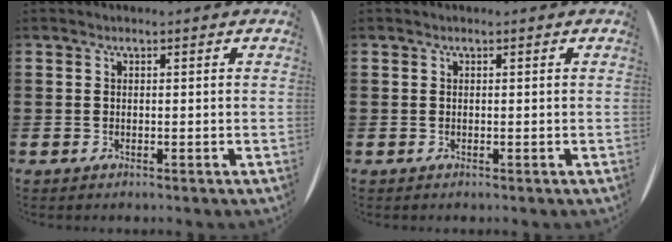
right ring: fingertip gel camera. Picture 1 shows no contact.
{"total": 0.0}